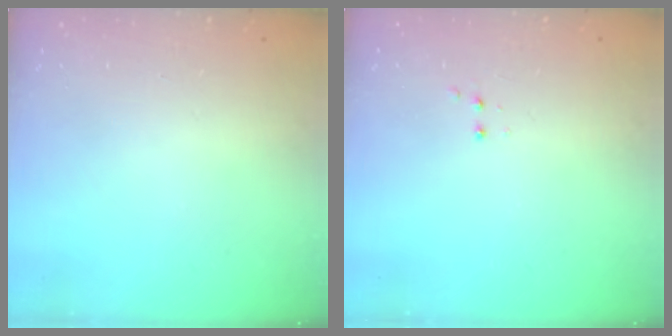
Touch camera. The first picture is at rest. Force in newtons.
{"total": 2.8, "press": 2.8, "slide": 0.6}